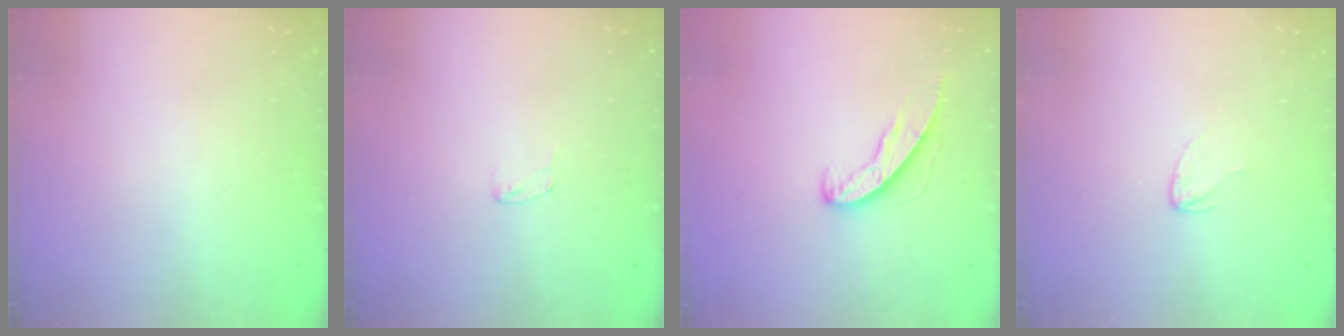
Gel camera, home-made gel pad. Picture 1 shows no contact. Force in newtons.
{"total": 4.2, "press": 4.2, "slide": 0.4}
{"total": 6.3, "press": 6.3, "slide": 0.5}
{"total": 4.0, "press": 4.0, "slide": 0.3}